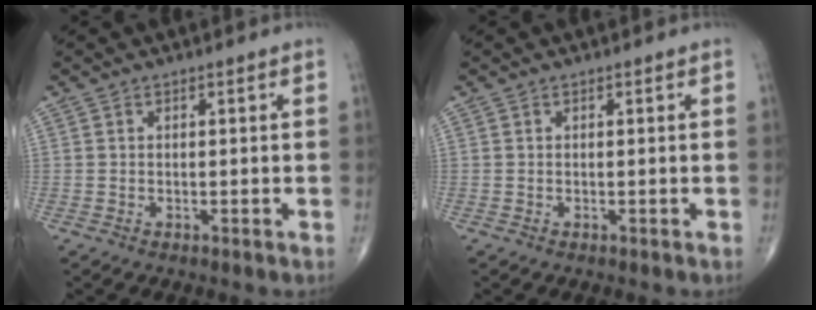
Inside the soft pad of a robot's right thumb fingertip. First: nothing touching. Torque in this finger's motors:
{"motor_torque": [-0.01, 0.01, -0.01, -0.01, 0.00]}